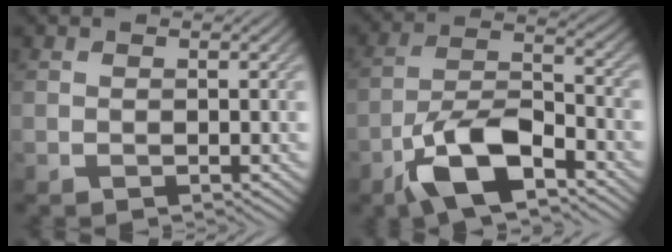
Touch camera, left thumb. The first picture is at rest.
{"total": 10.9, "force": [-6.4, 4.2, 7.7], "torque": [-0.144, 0.003, -0.135]}